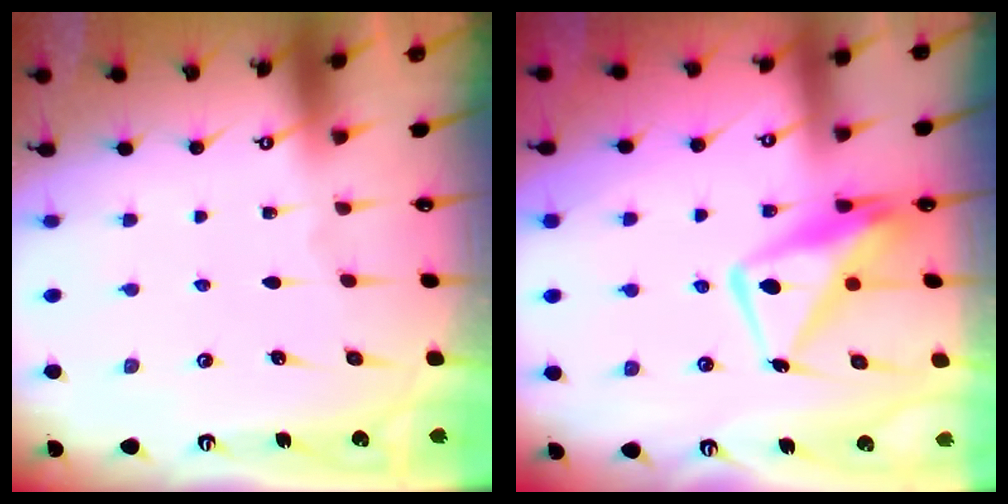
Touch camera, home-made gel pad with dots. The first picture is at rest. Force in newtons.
{"total": 12.3, "press": 12.2, "slide": 1.4}